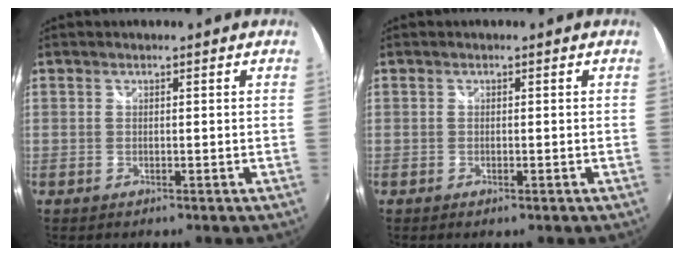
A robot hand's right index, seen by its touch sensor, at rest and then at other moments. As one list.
[{"total": 0.7, "force": [-0.4, 0.4, 0.4], "torque": [-0.008, -0.002, -0.007]}]